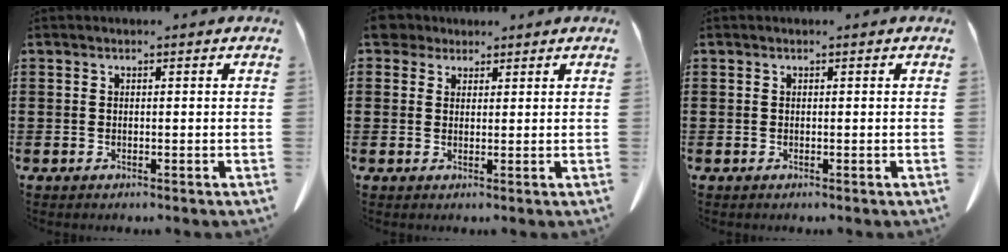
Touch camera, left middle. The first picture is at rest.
{"total": 2.6, "force": [2.0, 1.5, 0.9], "torque": [-0.025, 0.009, 0.038]}
{"total": 0.0}